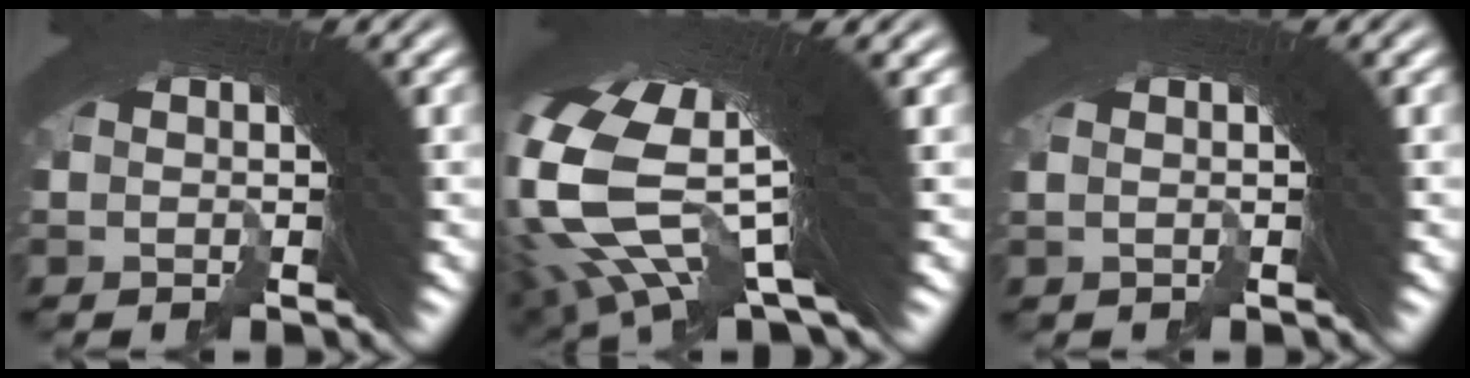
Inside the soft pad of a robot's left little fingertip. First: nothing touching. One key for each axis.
{"total": 14.2, "fx": 3.9, "fy": 7.1, "fz": 11.7, "tx": -0.235, "ty": -0.006, "tz": 0.069}
{"total": 0.0}